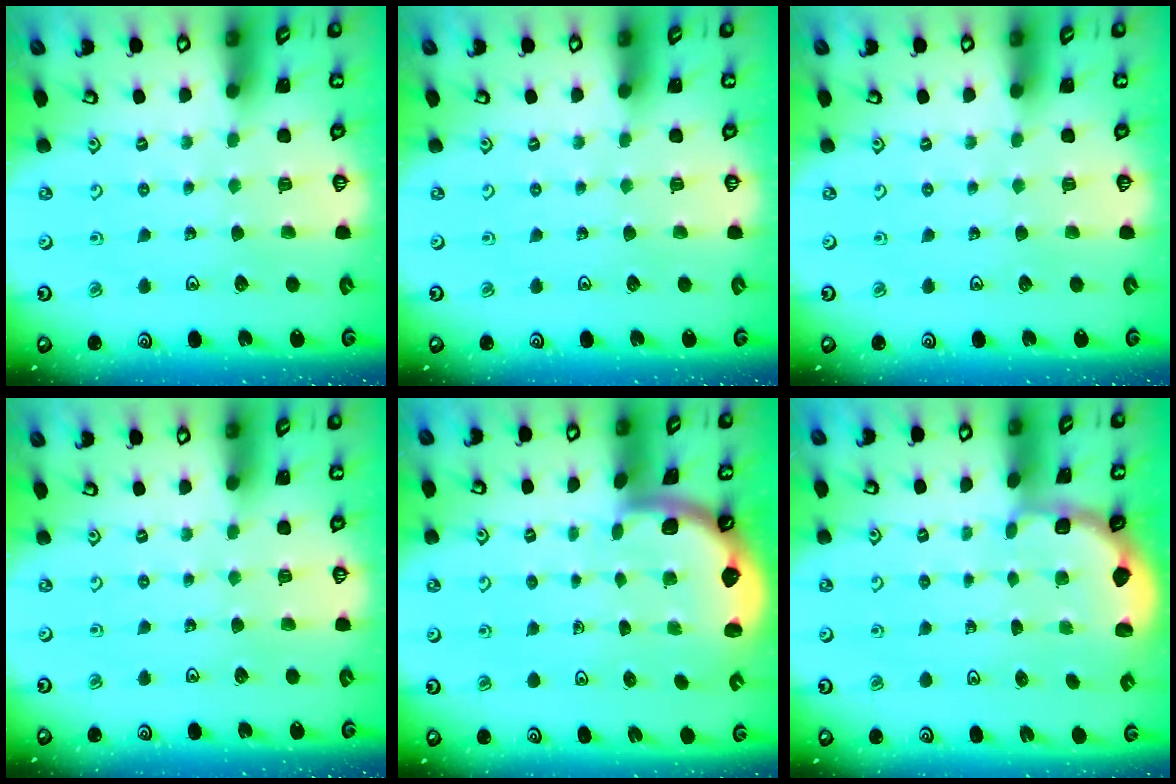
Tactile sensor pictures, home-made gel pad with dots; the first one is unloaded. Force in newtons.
{"total": 0.0}
{"total": 0.0}
{"total": 0.0}
{"total": 1.6, "press": 1.6, "slide": 0.1}
{"total": 1.9, "press": 1.6, "slide": 1.0}